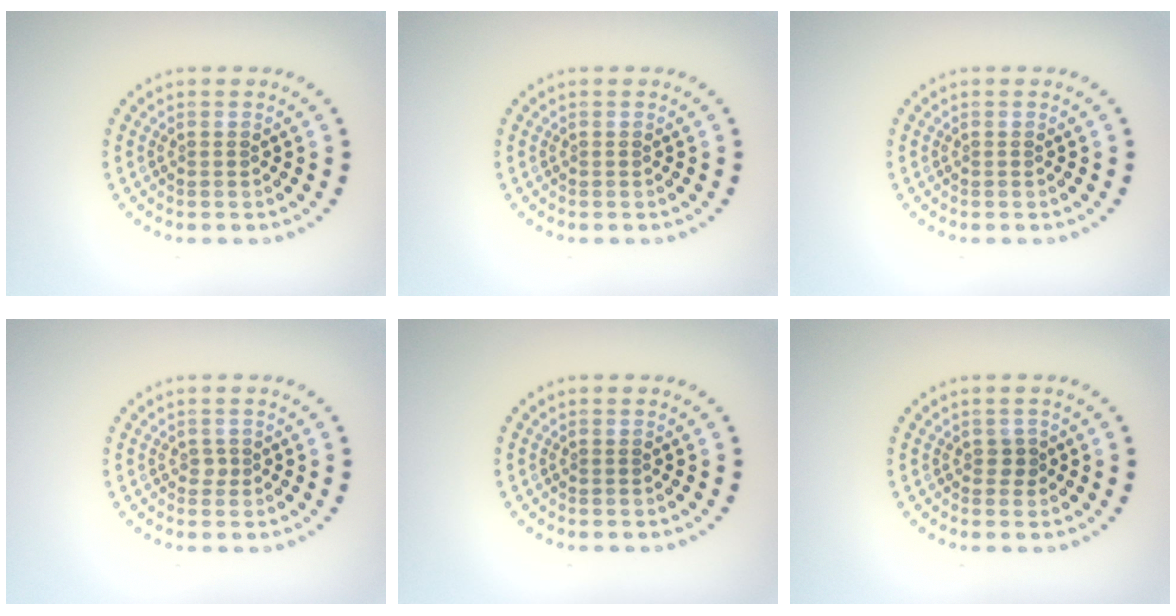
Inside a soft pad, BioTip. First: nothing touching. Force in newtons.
{"total": 0.0}
{"total": 0.0}
{"total": 0.7, "press": 0.6, "slide": 0.4}
{"total": 0.0}
{"total": 0.9, "press": 0.8, "slide": 0.5}